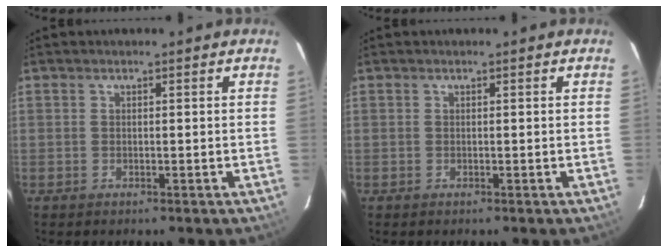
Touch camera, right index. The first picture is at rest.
{"total": 0.0}